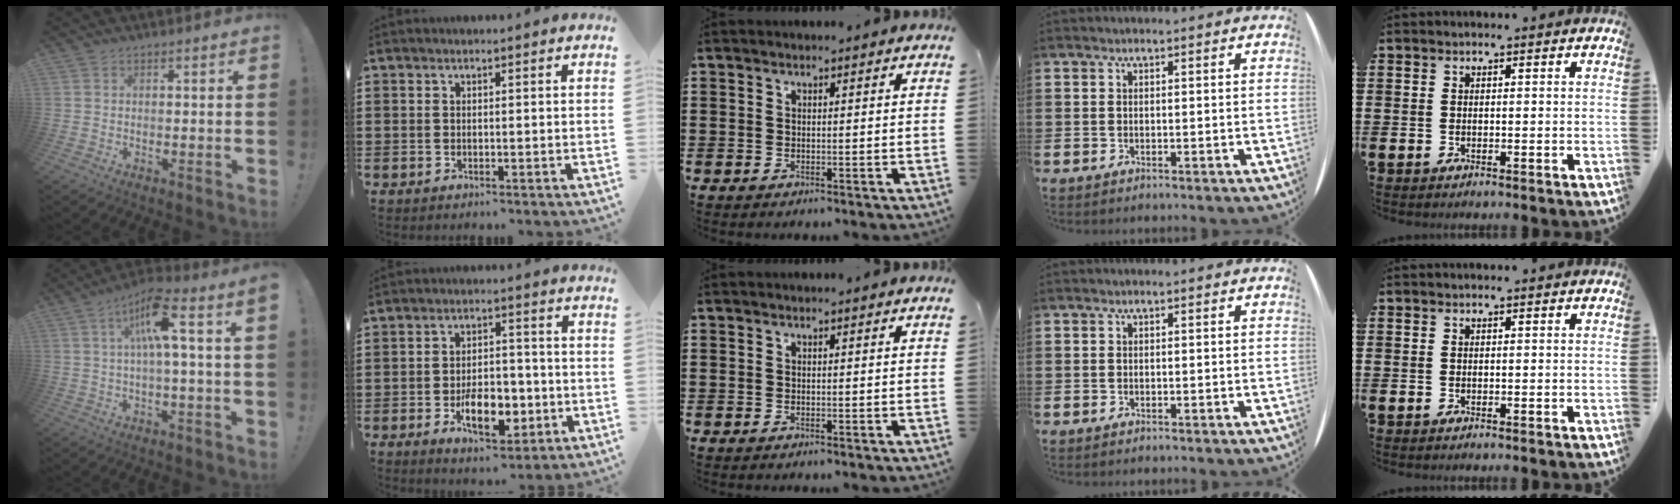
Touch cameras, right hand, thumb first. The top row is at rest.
{"thumb": {"total": 11.4, "force": [2.6, 1.2, 11.0], "torque": [-0.194, 0.000, 0.033]}, "index": {"total": 8.4, "force": [-2.9, 4.6, 6.4], "torque": [-0.100, 0.004, -0.052]}}